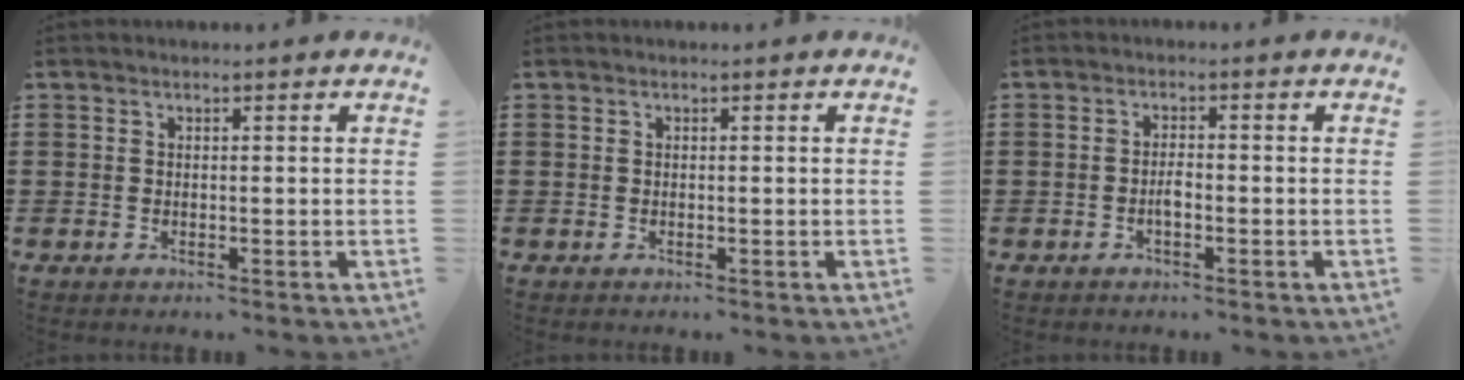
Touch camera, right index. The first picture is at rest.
{"total": 0.0}
{"total": 2.2, "force": [-0.8, 0.7, 1.9], "torque": [-0.044, 0.001, -0.018]}